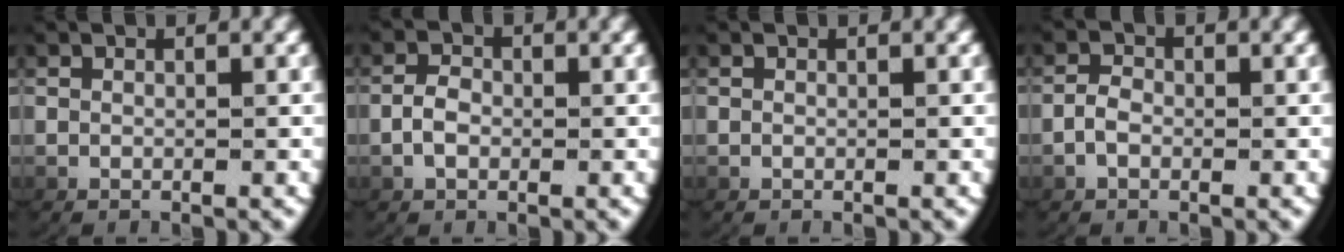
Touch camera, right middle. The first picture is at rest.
{"total": 1.4, "force": [-0.4, 0.8, 1.1], "torque": [-0.031, -0.003, -0.002]}
{"total": 0.0}
{"total": 1.1, "force": [-0.6, 0.5, 0.7], "torque": [-0.026, -0.004, -0.007]}